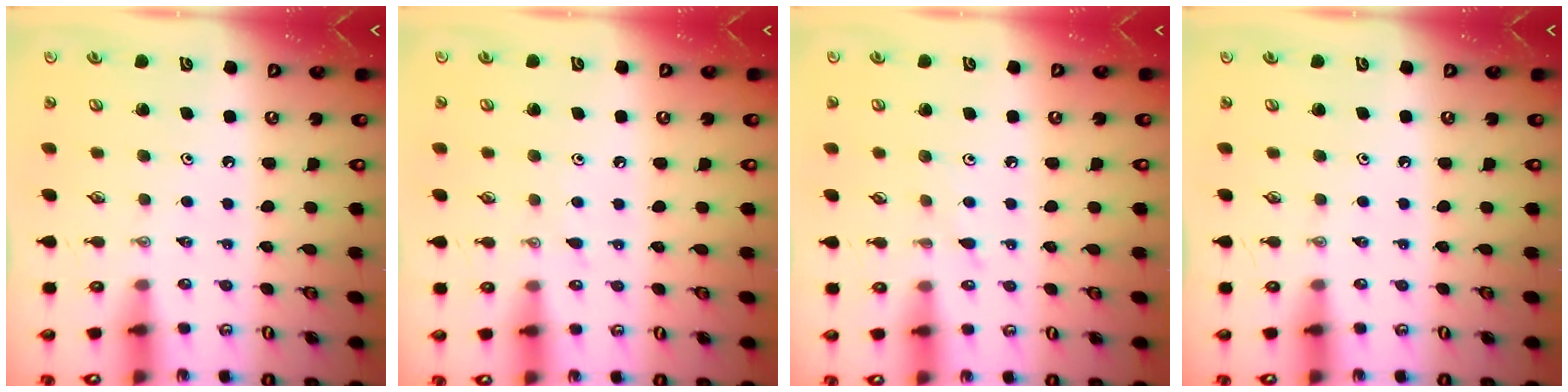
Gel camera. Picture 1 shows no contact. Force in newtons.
{"total": 4.0, "press": 4.0, "slide": 0.5}
{"total": 4.8, "press": 4.7, "slide": 0.5}
{"total": 0.0}